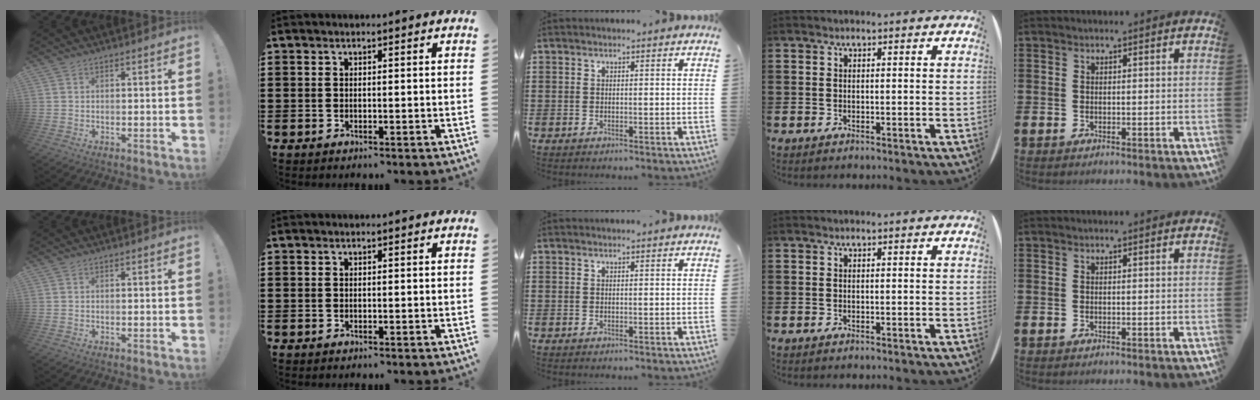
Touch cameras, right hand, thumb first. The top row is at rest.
{}